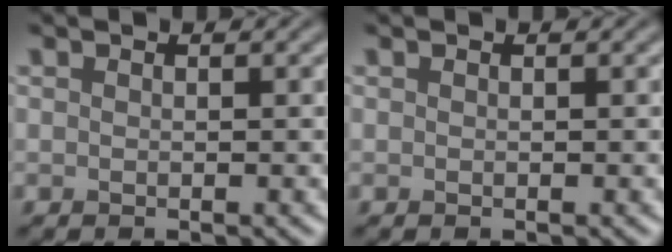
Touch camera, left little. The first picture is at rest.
{"total": 0.0}